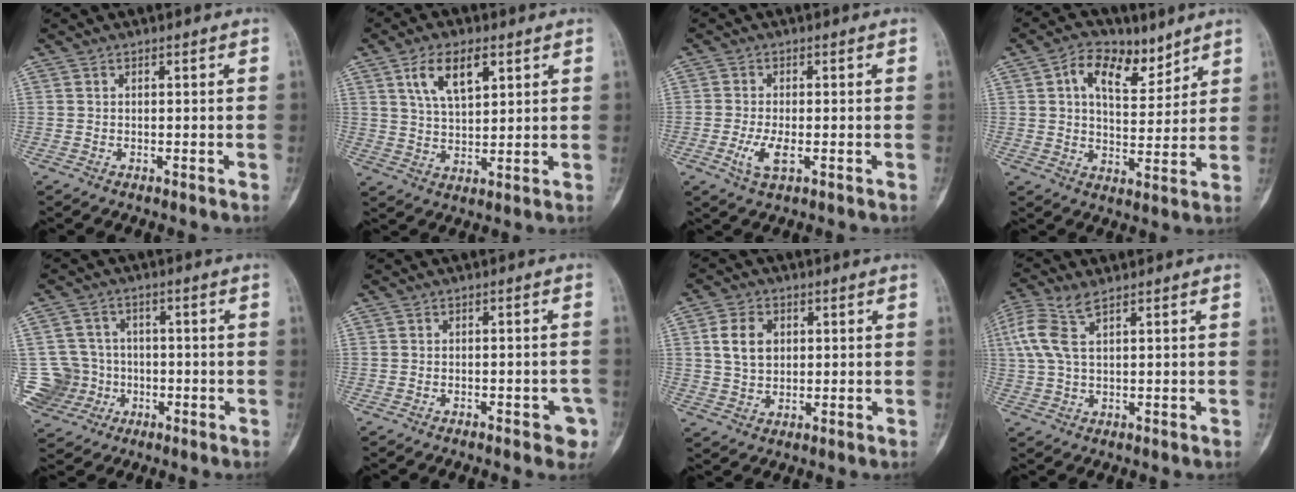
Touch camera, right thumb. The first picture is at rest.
{"total": 9.0, "force": [4.3, 4.2, 6.7], "torque": [-0.111, -0.015, 0.083]}
{"total": 4.4, "force": [-1.2, 1.7, 3.9], "torque": [-0.087, -0.007, -0.022]}
{"total": 10.8, "force": [5.8, 6.2, 6.7], "torque": [-0.085, -0.021, 0.097]}
{"total": 9.7, "force": [-2.2, 9.2, 2.1], "torque": [-0.027, 0.024, -0.030]}
{"total": 3.8, "force": [-2.1, 1.6, 2.8], "torque": [-0.024, 0.021, -0.022]}
{"total": 6.6, "force": [1.5, 4.8, 4.3], "torque": [-0.062, -0.003, 0.027]}
{"total": 7.0, "force": [3.1, 2.6, 5.8], "torque": [-0.168, 0.014, 0.068]}